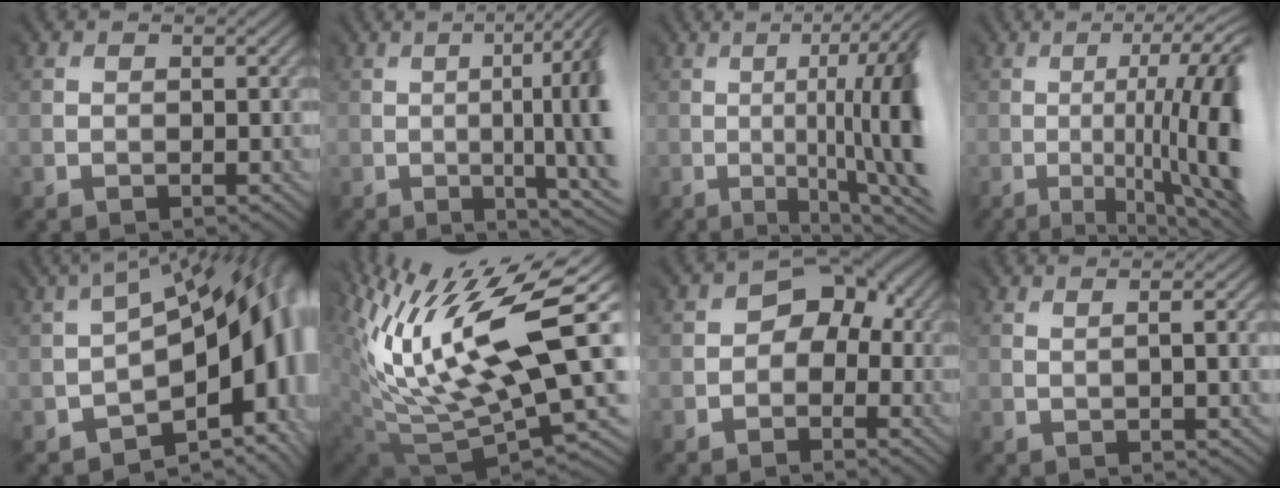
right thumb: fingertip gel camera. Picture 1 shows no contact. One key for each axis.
{"total": 11.3, "fx": -0.7, "fy": 2.4, "fz": 11.0, "tx": -0.128, "ty": 0.008, "tz": -0.004}
{"total": 15.7, "fx": -0.6, "fy": 4.4, "fz": 15.1, "tx": -0.176, "ty": 0.002, "tz": 0.000}
{"total": 16.9, "fx": -2.0, "fy": 4.7, "fz": 16.2, "tx": -0.197, "ty": -0.005, "tz": -0.021}
{"total": 13.2, "fx": -1.8, "fy": 7.3, "fz": 10.8, "tx": -0.143, "ty": -0.014, "tz": -0.024}
{"total": 15.9, "fx": 7.0, "fy": 5.5, "fz": 13.2, "tx": -0.271, "ty": 0.015, "tz": 0.125}
{"total": 5.1, "fx": -0.6, "fy": 4.1, "fz": 3.1, "tx": -0.031, "ty": 0.004, "tz": -0.021}
{"total": 1.9, "fx": 0.9, "fy": 0.2, "fz": 1.7, "tx": -0.010, "ty": 0.013, "tz": 0.003}